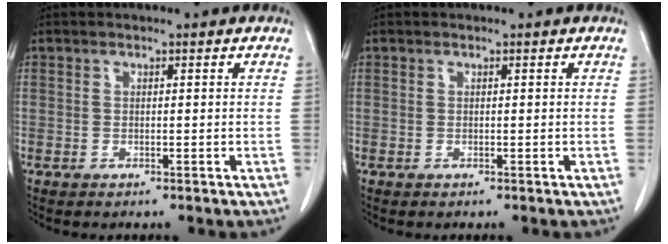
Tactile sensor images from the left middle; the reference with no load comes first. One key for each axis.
{"total": 0.0}